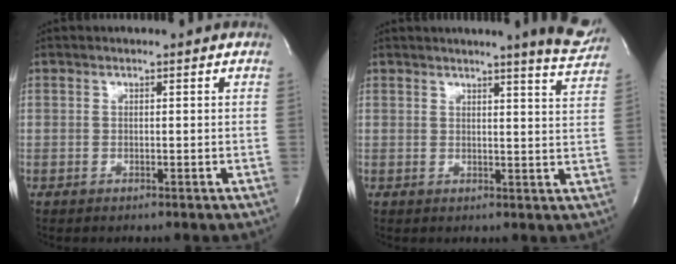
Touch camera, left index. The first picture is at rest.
{"total": 7.5, "force": [6.8, -0.4, 3.0], "torque": [-0.038, -0.037, 0.063]}